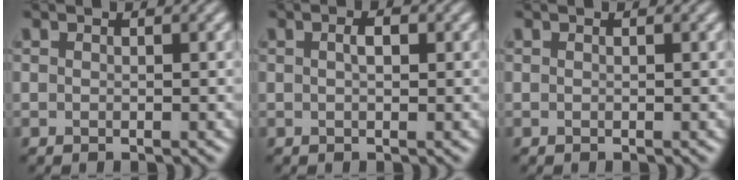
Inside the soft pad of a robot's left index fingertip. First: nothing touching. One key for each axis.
{"total": 1.3, "fx": 0.3, "fy": 0.6, "fz": 1.2, "tx": -0.020, "ty": 0.002, "tz": 0.003}
{"total": 0.0}